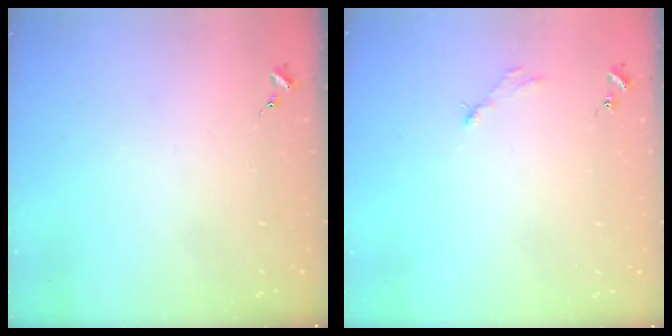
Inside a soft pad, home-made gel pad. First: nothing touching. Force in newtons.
{"total": 2.8, "press": 2.8, "slide": 0.4}